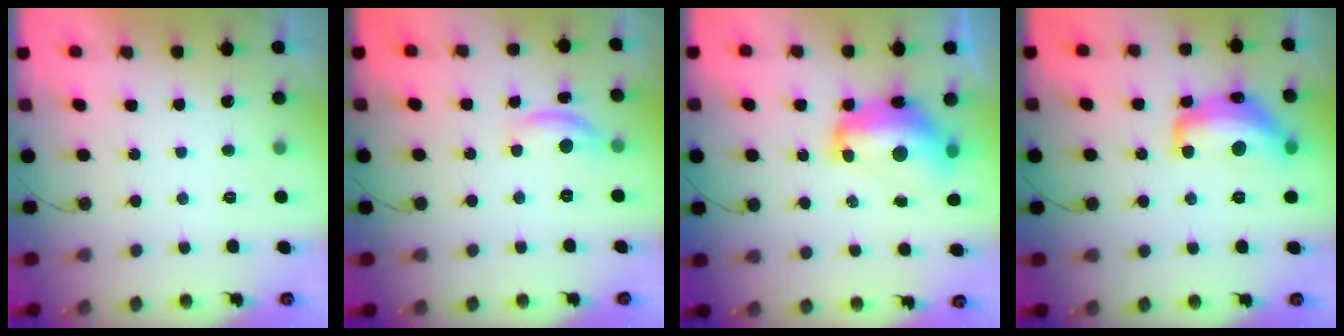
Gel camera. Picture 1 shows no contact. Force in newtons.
{"total": 8.5, "press": 8.4, "slide": 0.6}
{"total": 14.3, "press": 14.2, "slide": 1.5}
{"total": 15.7, "press": 15.6, "slide": 1.1}